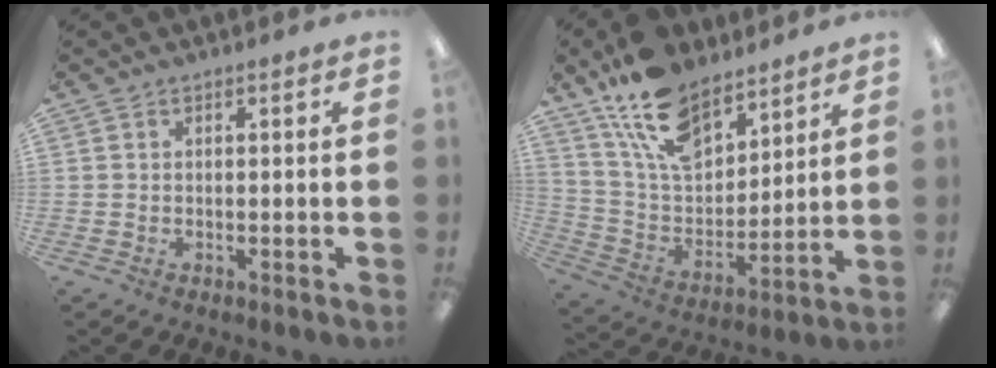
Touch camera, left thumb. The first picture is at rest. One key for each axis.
{"total": 16.9, "fx": 12.4, "fy": 8.2, "fz": 8.1, "tx": -0.166, "ty": -0.060, "tz": 0.232}